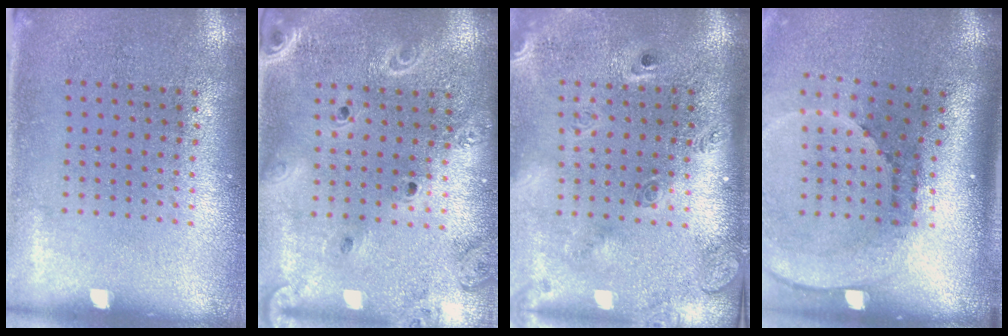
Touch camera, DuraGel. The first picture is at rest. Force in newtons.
{"total": 2.1, "press": 1.9, "slide": 0.9}
{"total": 2.7, "press": 1.8, "slide": 1.9}
{"total": 2.6, "press": 1.8, "slide": 1.8}